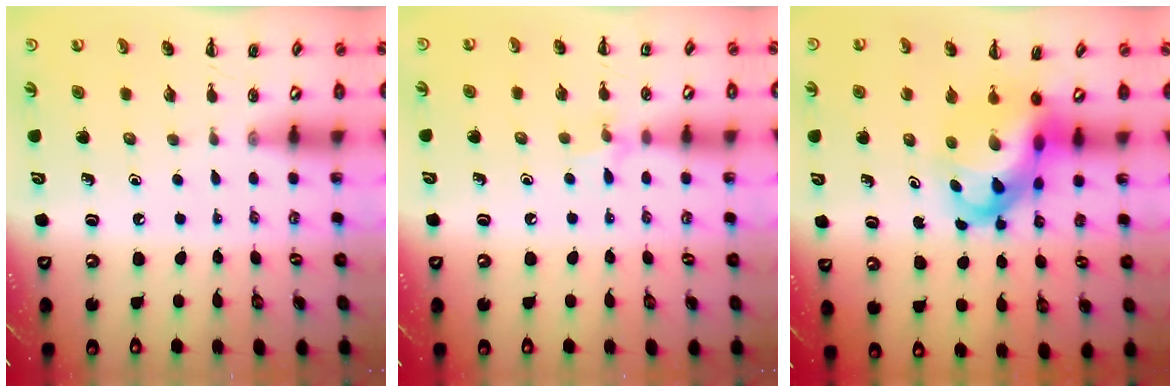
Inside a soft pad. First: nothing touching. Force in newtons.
{"total": 6.3, "press": 6.1, "slide": 1.5}
{"total": 10.7, "press": 10.2, "slide": 3.0}